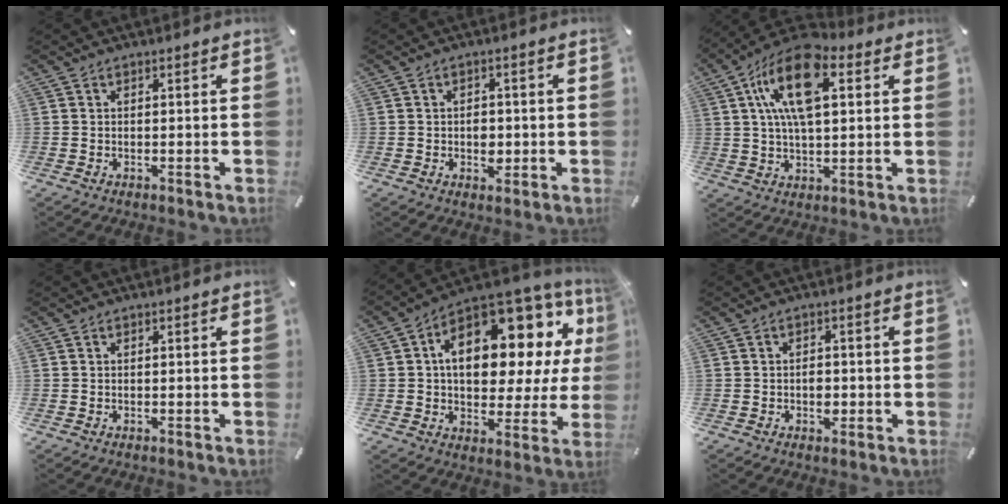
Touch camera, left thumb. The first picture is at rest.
{"total": 3.7, "force": [-0.5, 2.8, 2.3], "torque": [-0.026, -0.003, -0.012]}
{"total": 16.5, "force": [5.7, 8.3, 13.1], "torque": [-0.245, -0.007, 0.095]}
{"total": 0.0}
{"total": 18.8, "force": [6.1, 11.2, 13.8], "torque": [-0.196, -0.045, 0.099]}
{"total": 3.0, "force": [-0.7, 2.2, 1.9], "torque": [-0.018, -0.002, -0.016]}